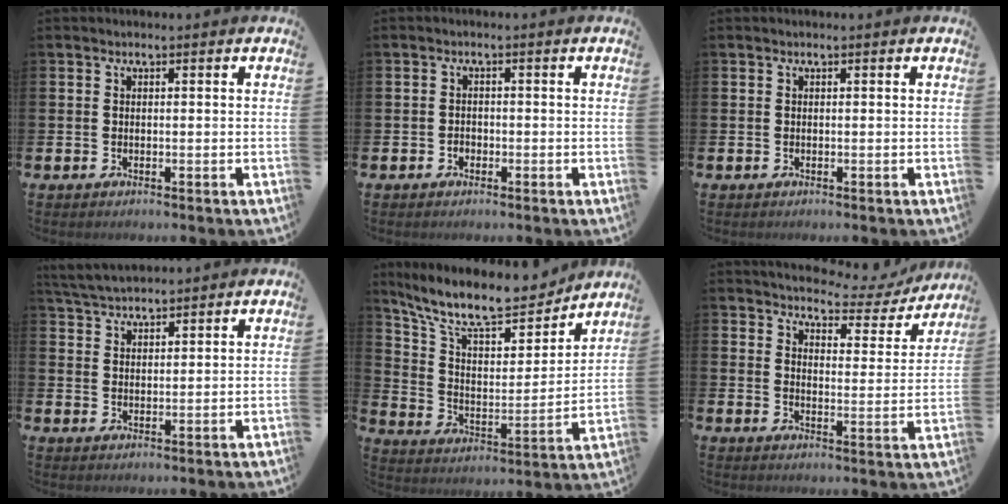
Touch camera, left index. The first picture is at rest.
{"total": 1.2, "force": [-0.7, 1.0, 0.3], "torque": [-0.006, 0.002, -0.015]}
{"total": 0.0}
{"total": 4.1, "force": [4.0, 0.6, 0.6], "torque": [-0.027, -0.013, 0.074]}
{"total": 12.8, "force": [11.1, 3.6, 5.4], "torque": [-0.137, -0.069, 0.194]}
{"total": 4.5, "force": [4.2, 1.3, 0.7], "torque": [-0.020, -0.037, 0.065]}